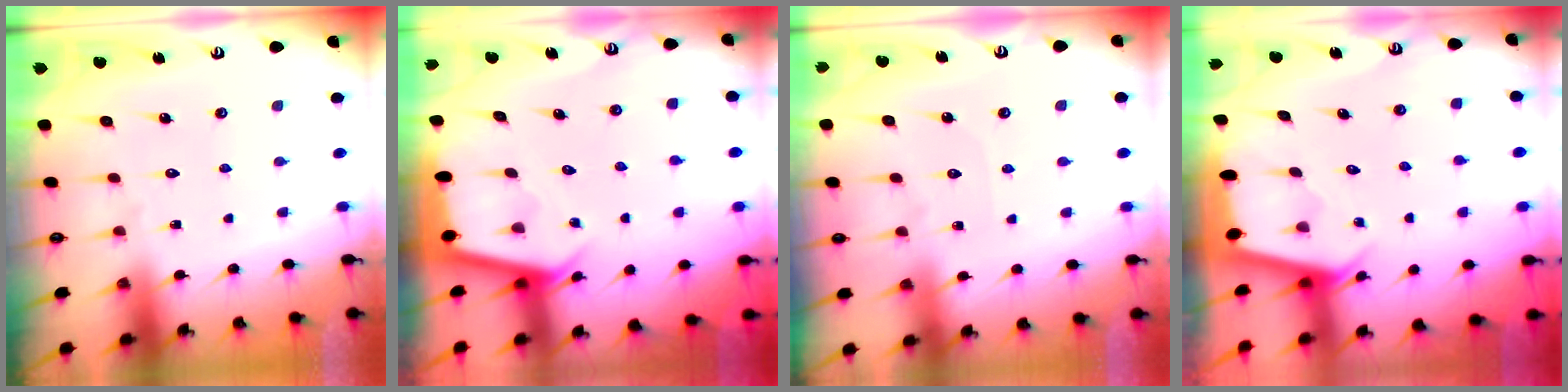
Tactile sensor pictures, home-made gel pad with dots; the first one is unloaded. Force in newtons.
{"total": 2.9, "press": 2.9, "slide": 0.3}
{"total": 2.7, "press": 2.7, "slide": 0.3}
{"total": 2.2, "press": 2.2, "slide": 0.3}